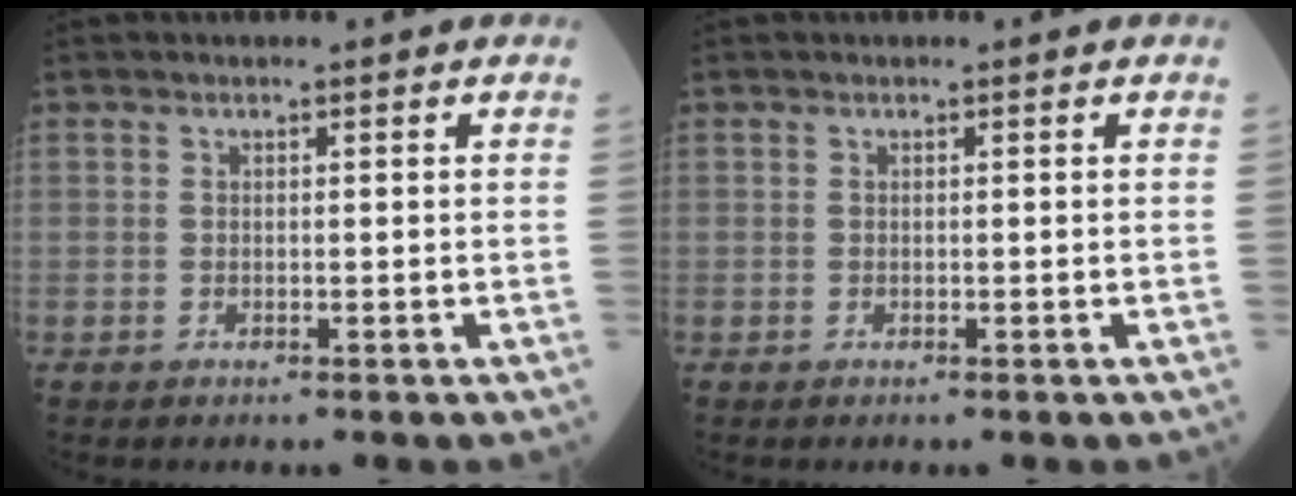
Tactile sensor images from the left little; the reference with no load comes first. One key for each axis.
{"total": 0.0}